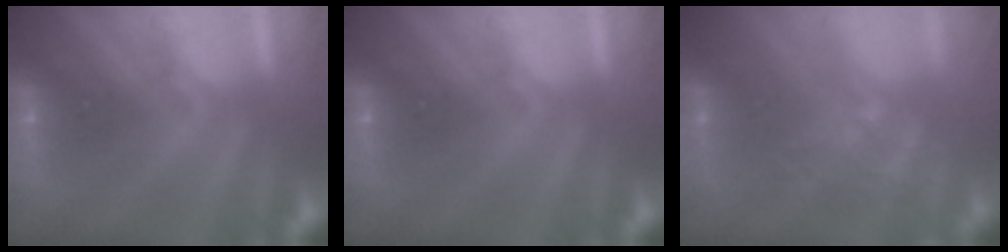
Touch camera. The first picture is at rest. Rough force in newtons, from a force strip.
{"total": 0.0}
{"total": 2.7}